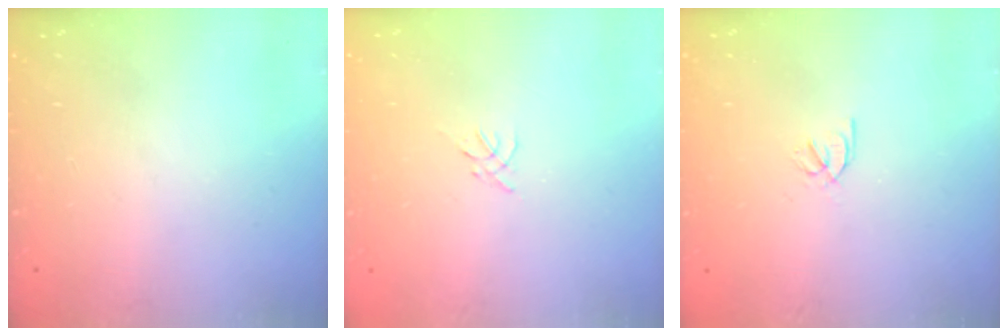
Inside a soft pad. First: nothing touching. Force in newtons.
{"total": 0.0}
{"total": 2.1, "press": 2.1, "slide": 0.1}